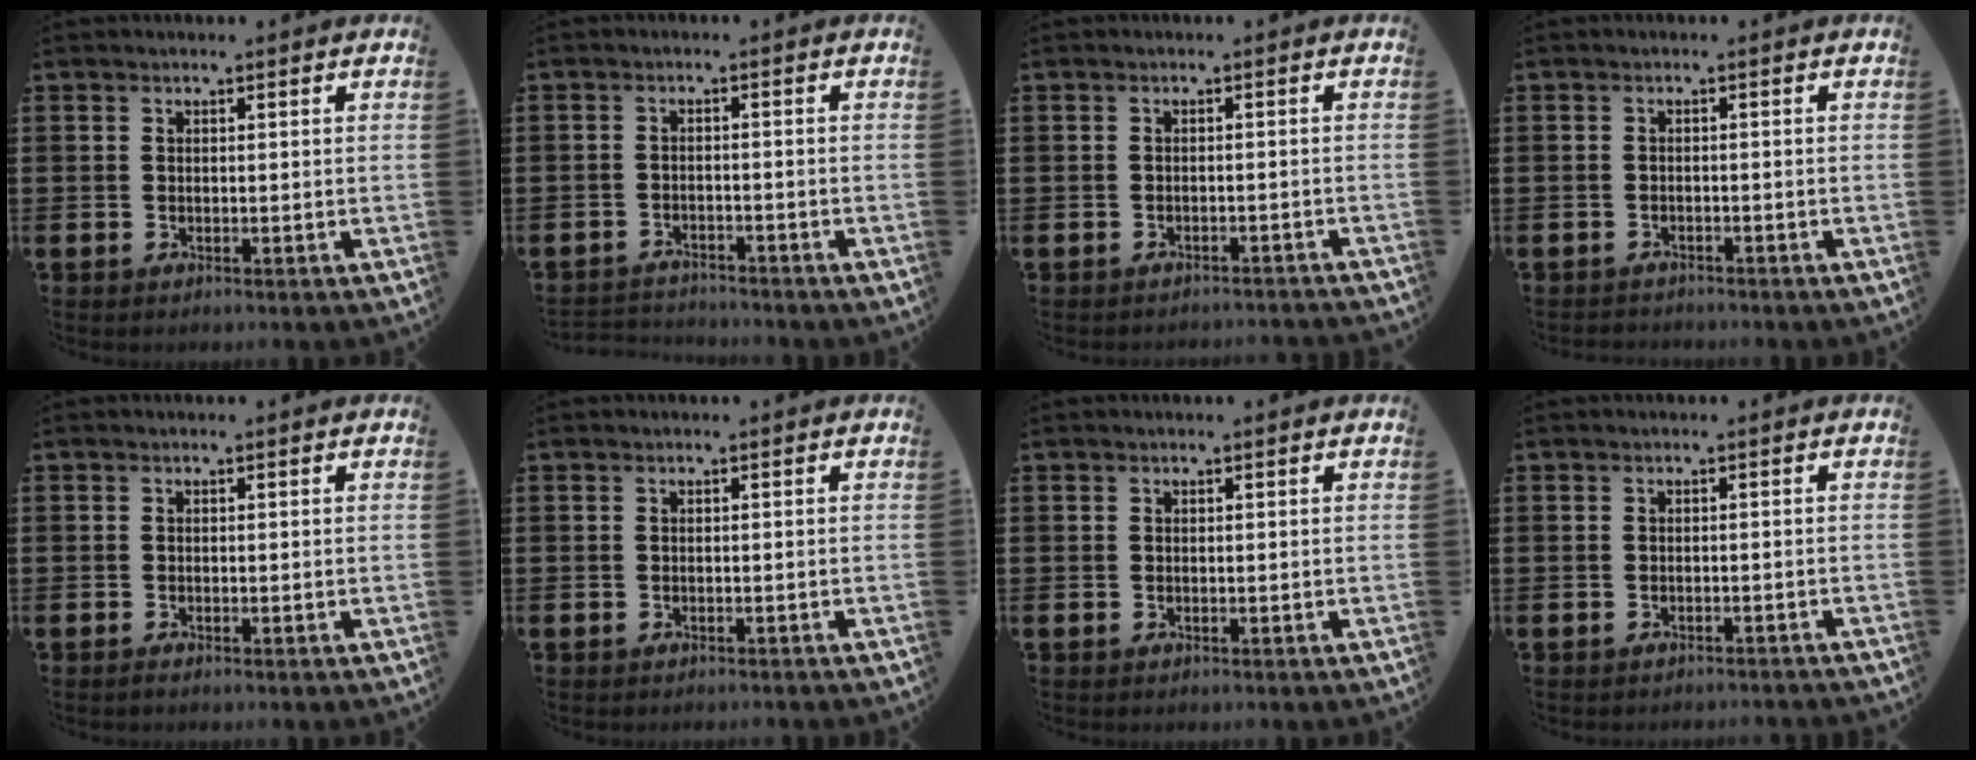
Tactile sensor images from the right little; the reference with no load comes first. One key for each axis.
{"total": 2.2, "fx": -2.2, "fy": 0.1, "fz": -0.3, "tx": -0.001, "ty": 0.001, "tz": -0.049}
{"total": 1.1, "fx": -1.1, "fy": -0.1, "fz": 0.0, "tx": -0.001, "ty": 0.003, "tz": -0.023}
{"total": 0.9, "fx": -0.9, "fy": 0.1, "fz": -0.1, "tx": -0.001, "ty": 0.002, "tz": -0.019}
{"total": 0.0}
{"total": 0.0}
{"total": 0.0}
{"total": 0.8, "fx": -0.8, "fy": -0.1, "fz": 0.0, "tx": -0.001, "ty": 0.000, "tz": -0.016}